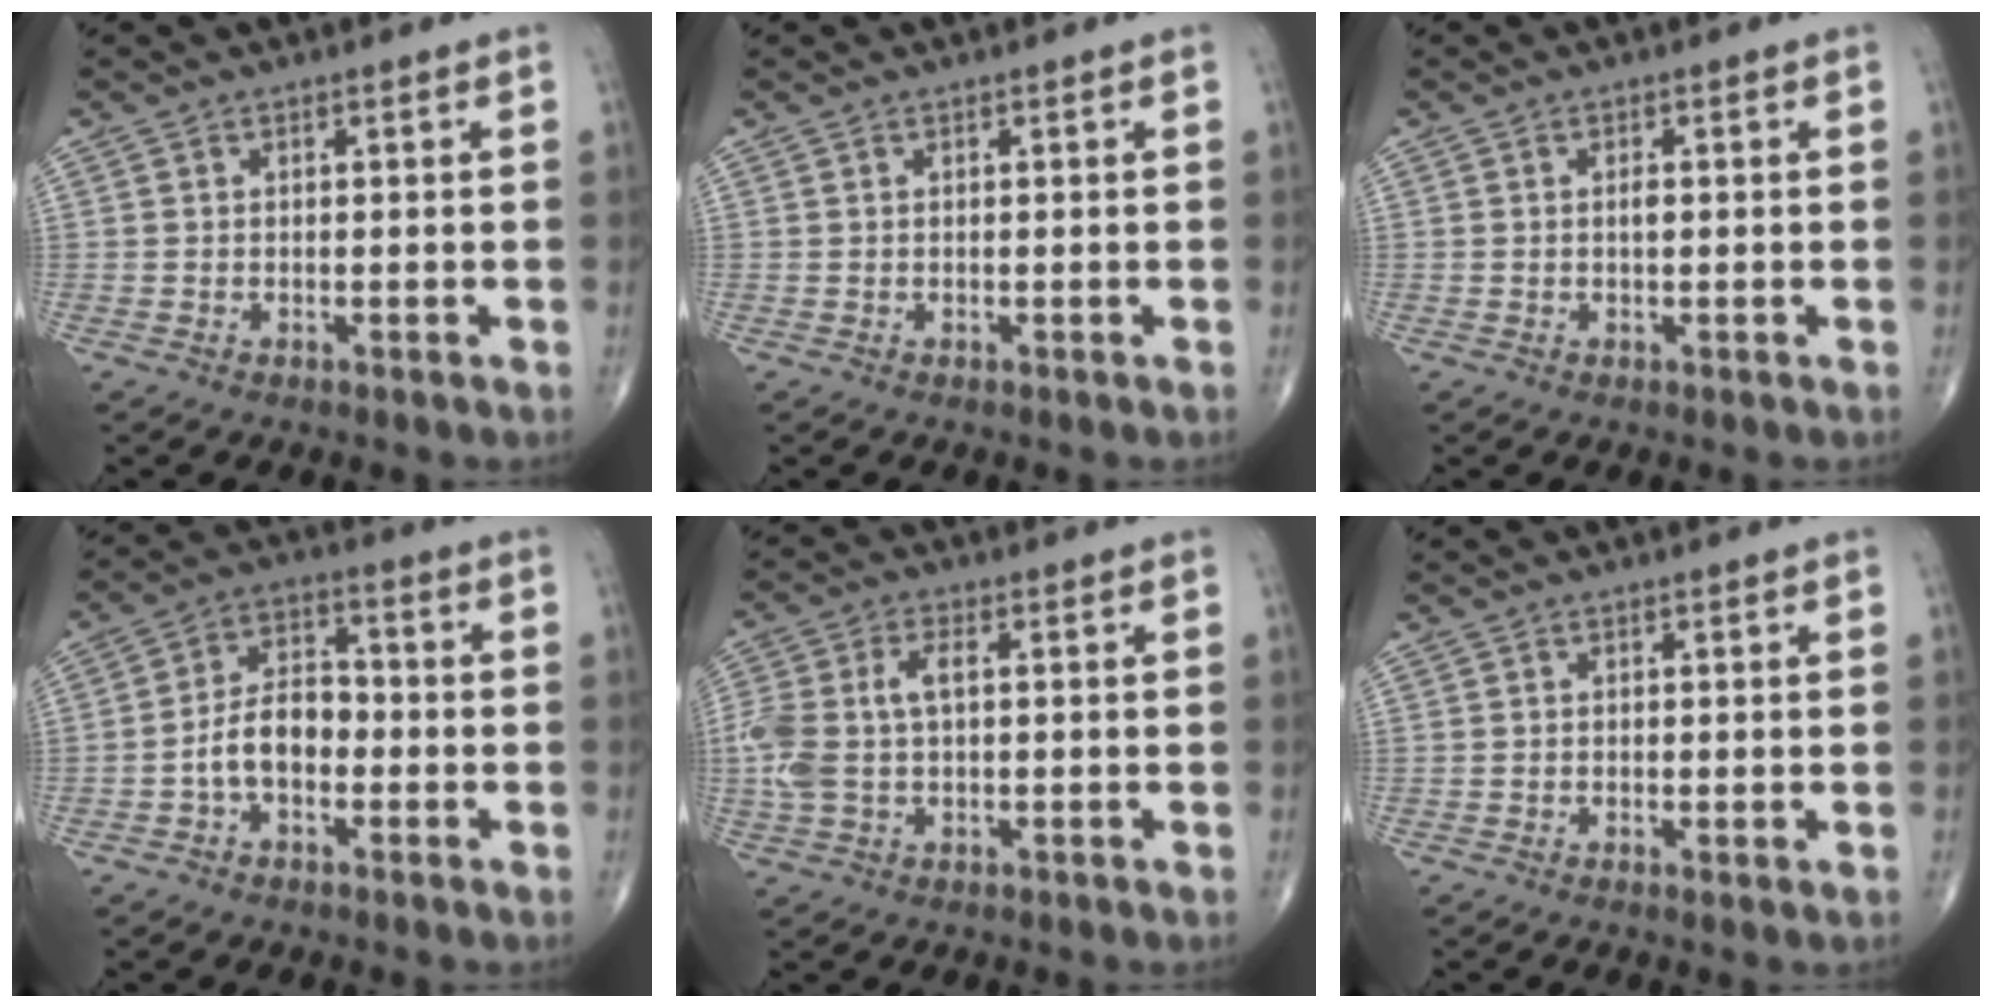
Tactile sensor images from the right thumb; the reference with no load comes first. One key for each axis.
{"total": 0.0}
{"total": 1.0, "fx": 0.0, "fy": 0.4, "fz": 0.9, "tx": -0.013, "ty": 0.001, "tz": -0.001}
{"total": 7.9, "fx": -2.2, "fy": 4.9, "fz": 5.8, "tx": -0.091, "ty": 0.036, "tz": -0.050}
{"total": 8.7, "fx": 0.4, "fy": 4.8, "fz": 7.3, "tx": -0.191, "ty": 0.021, "tz": 0.010}
{"total": 0.6, "fx": -0.1, "fy": 0.1, "fz": 0.5, "tx": -0.013, "ty": -0.003, "tz": -0.004}